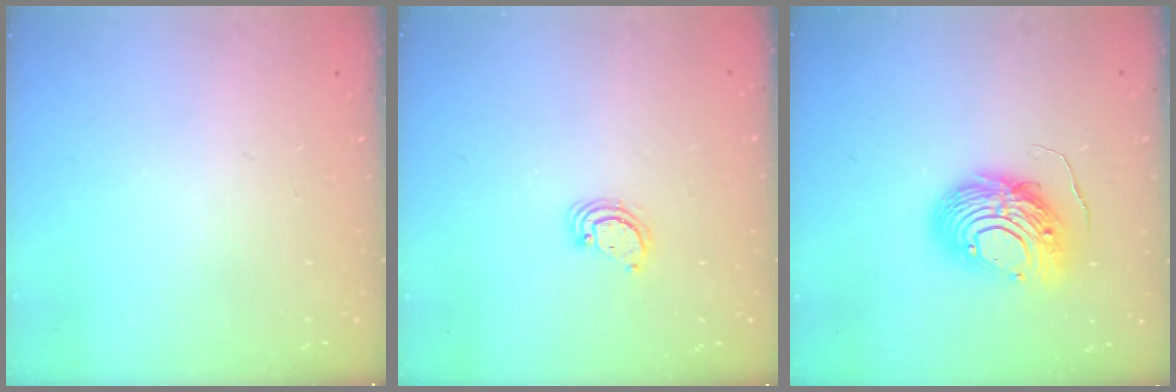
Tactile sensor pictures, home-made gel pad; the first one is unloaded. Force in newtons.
{"total": 2.9, "press": 2.9, "slide": 0.3}
{"total": 12.0, "press": 11.9, "slide": 1.3}